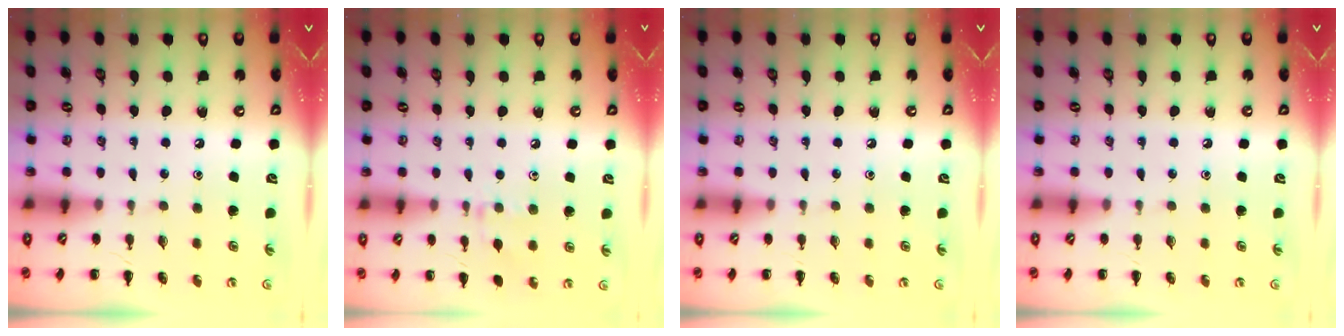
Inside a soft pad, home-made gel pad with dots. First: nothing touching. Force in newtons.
{"total": 7.0, "press": 6.7, "slide": 2.1}
{"total": 0.0}
{"total": 0.0}